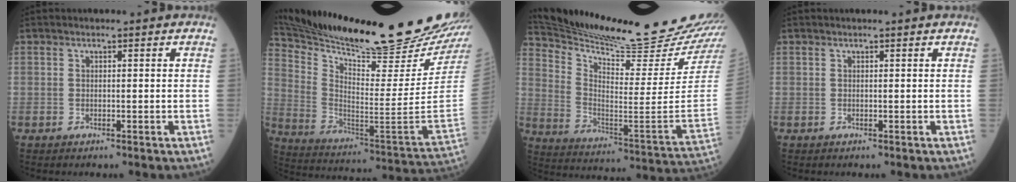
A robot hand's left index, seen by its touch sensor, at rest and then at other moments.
{"total": 30.2, "force": [26.8, 0.0, 14.0], "torque": [-0.246, -0.107, 0.396]}
{"total": 26.5, "force": [24.5, -1.0, 9.9], "torque": [-0.181, -0.115, 0.355]}
{"total": 0.0}